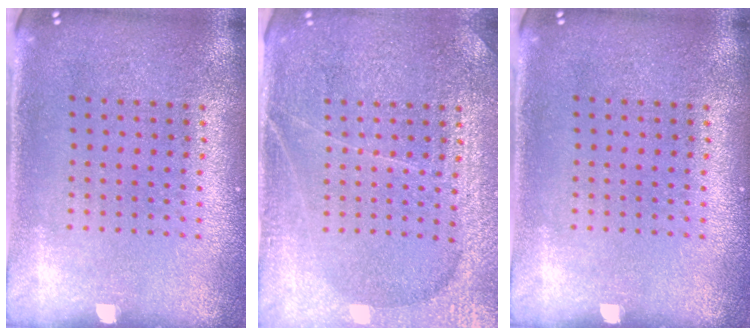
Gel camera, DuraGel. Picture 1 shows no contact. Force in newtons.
{"total": 3.8, "press": 3.7, "slide": 1.1}
{"total": 0.0}